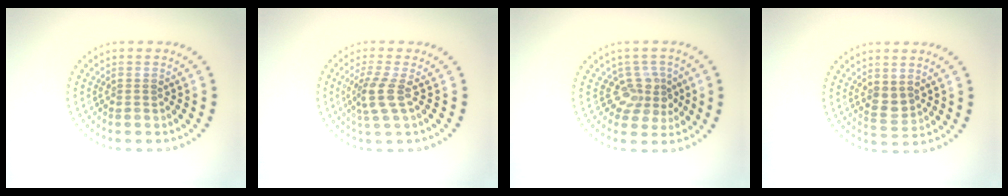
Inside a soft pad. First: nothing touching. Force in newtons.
{"total": 2.7, "press": 2.0, "slide": 1.8}
{"total": 2.9, "press": 2.2, "slide": 1.8}
{"total": 1.7, "press": 1.6, "slide": 0.7}